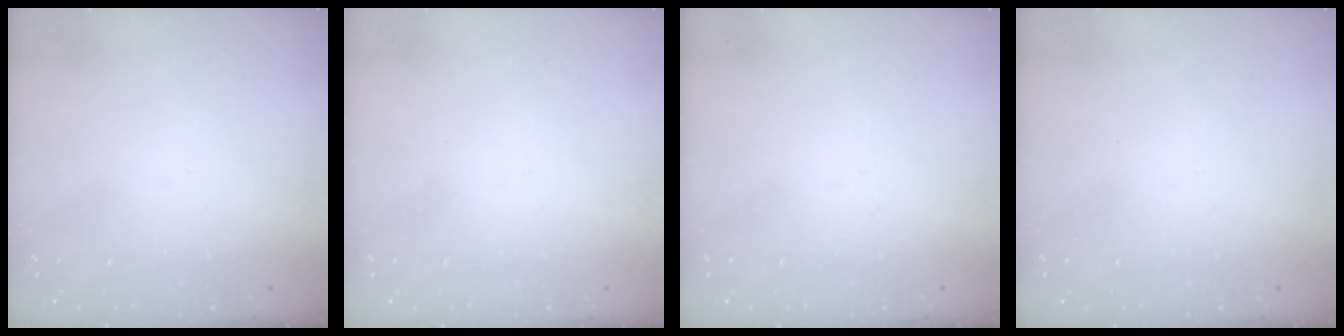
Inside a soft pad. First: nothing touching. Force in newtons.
{"total": 0.0}
{"total": 0.0}
{"total": 0.0}